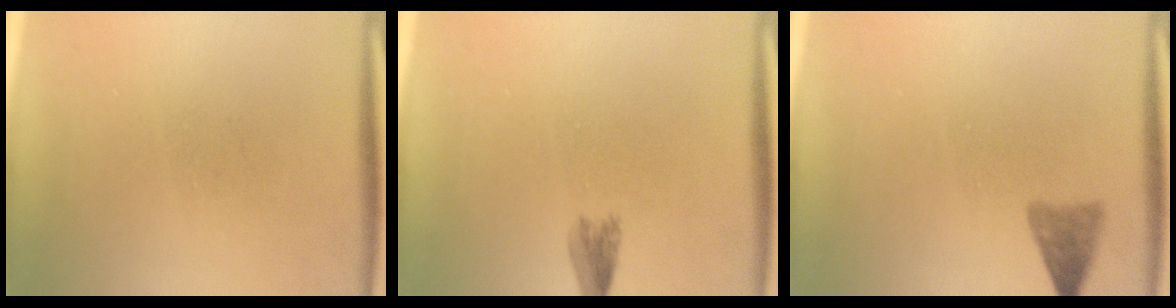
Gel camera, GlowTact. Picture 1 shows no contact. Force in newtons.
{"total": 2.3}
{"total": 2.4}